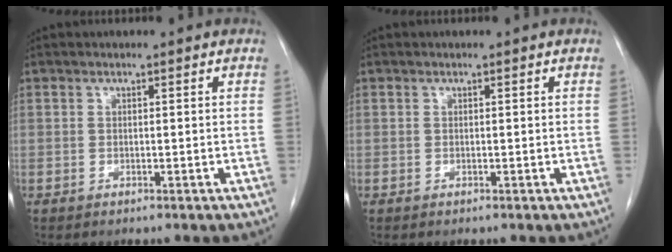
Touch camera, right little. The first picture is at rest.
{"total": 0.0}